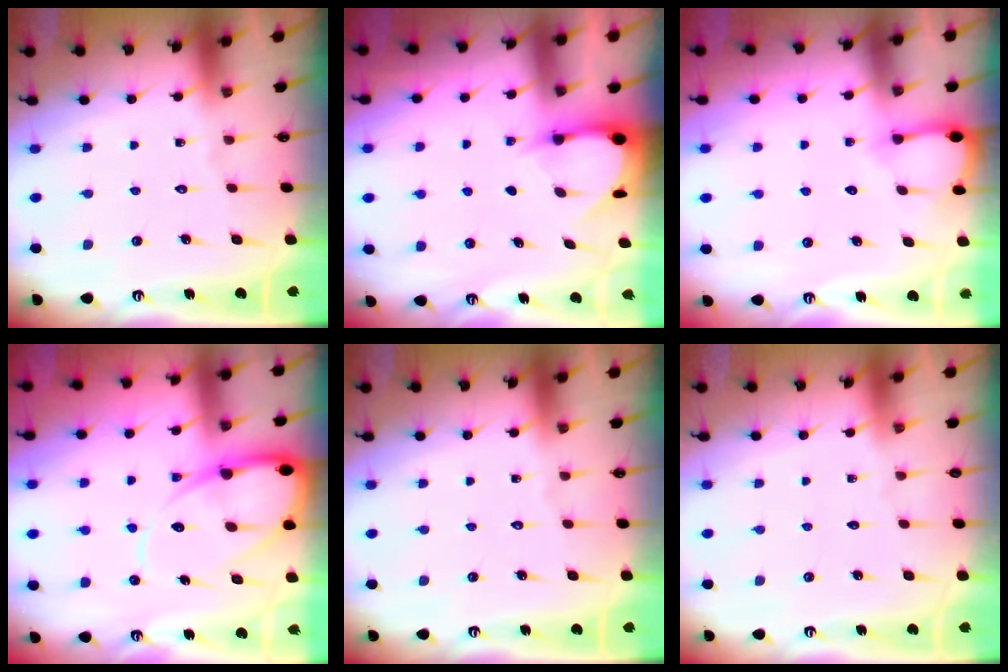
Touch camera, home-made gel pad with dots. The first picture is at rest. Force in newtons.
{"total": 3.5, "press": 3.4, "slide": 0.4}
{"total": 5.5, "press": 5.5, "slide": 0.2}
{"total": 12.4, "press": 12.4, "slide": 1.2}
{"total": 0.0}
{"total": 0.0}